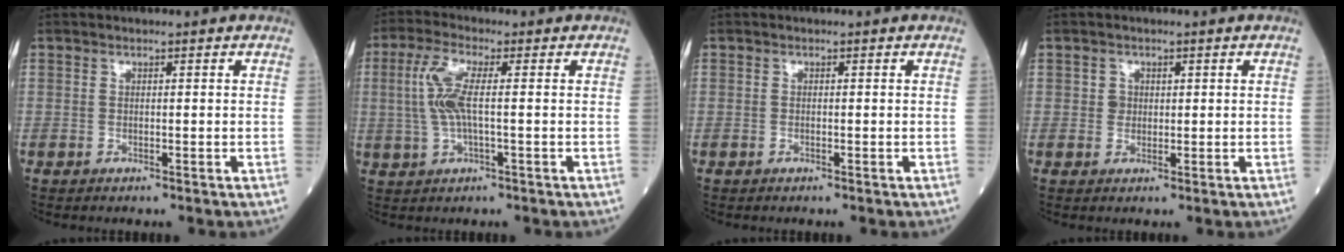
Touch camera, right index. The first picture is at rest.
{"total": 6.3, "force": [0.5, 1.3, 6.2], "torque": [-0.147, 0.009, 0.008]}
{"total": 0.0}
{"total": 1.6, "force": [0.3, 1.5, 0.5], "torque": [-0.006, 0.000, 0.005]}